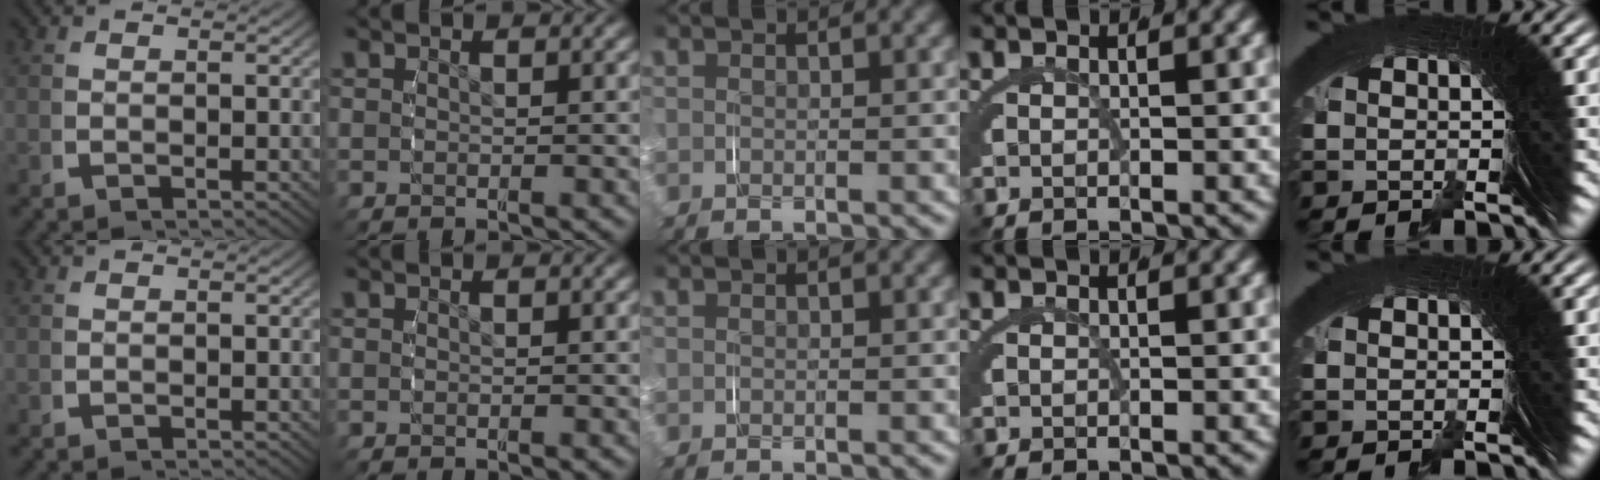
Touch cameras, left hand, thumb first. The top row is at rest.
{}